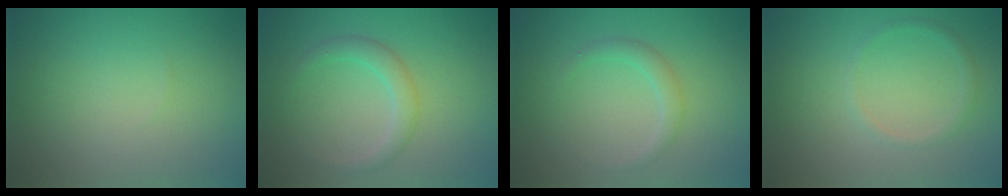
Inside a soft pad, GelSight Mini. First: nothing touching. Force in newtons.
{"total": 2.0, "press": 2.0, "slide": 0.2}
{"total": 1.5, "press": 1.5, "slide": 0.1}
{"total": 1.0, "press": 1.0, "slide": 0.1}